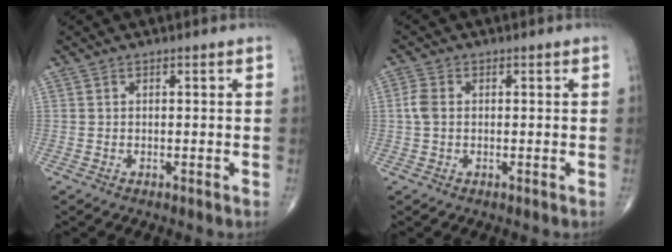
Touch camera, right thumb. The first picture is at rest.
{"total": 2.8, "force": [0.1, 2.0, 2.0], "torque": [-0.051, 0.006, -0.002]}